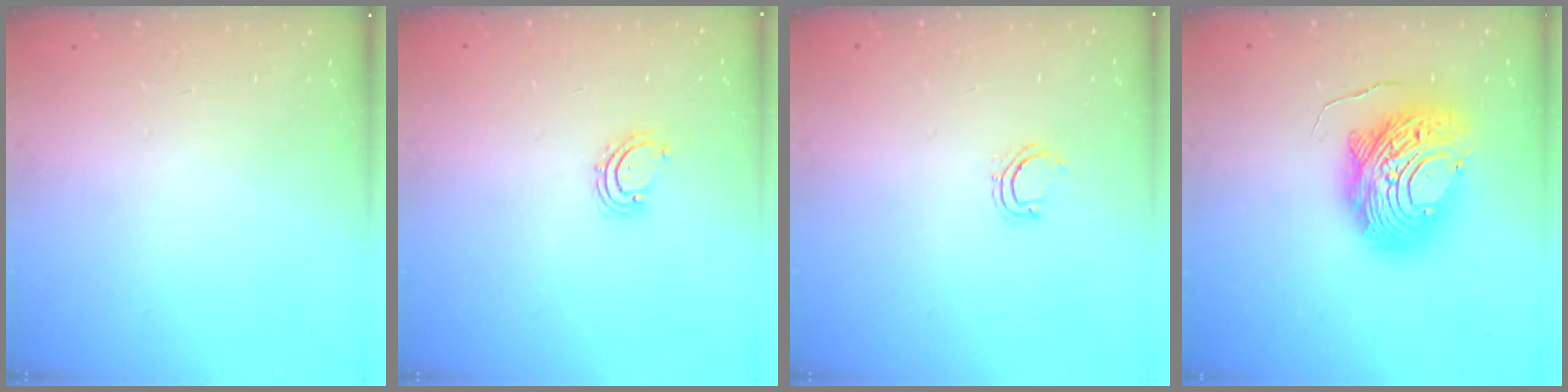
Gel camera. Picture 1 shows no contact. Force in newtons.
{"total": 2.9, "press": 2.9, "slide": 0.4}
{"total": 4.2, "press": 4.0, "slide": 1.2}
{"total": 17.5, "press": 17.5, "slide": 1.5}